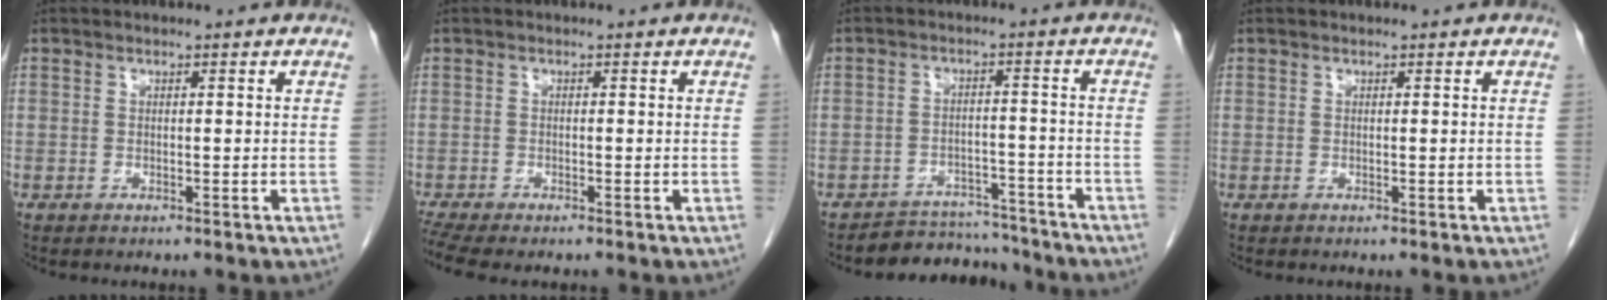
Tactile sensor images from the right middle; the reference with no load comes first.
{"total": 4.2, "force": [-3.6, 0.6, 2.1], "torque": [-0.047, -0.011, -0.061]}
{"total": 7.3, "force": [-6.9, 2.3, -0.6], "torque": [0.019, 0.017, -0.102]}
{"total": 0.0}